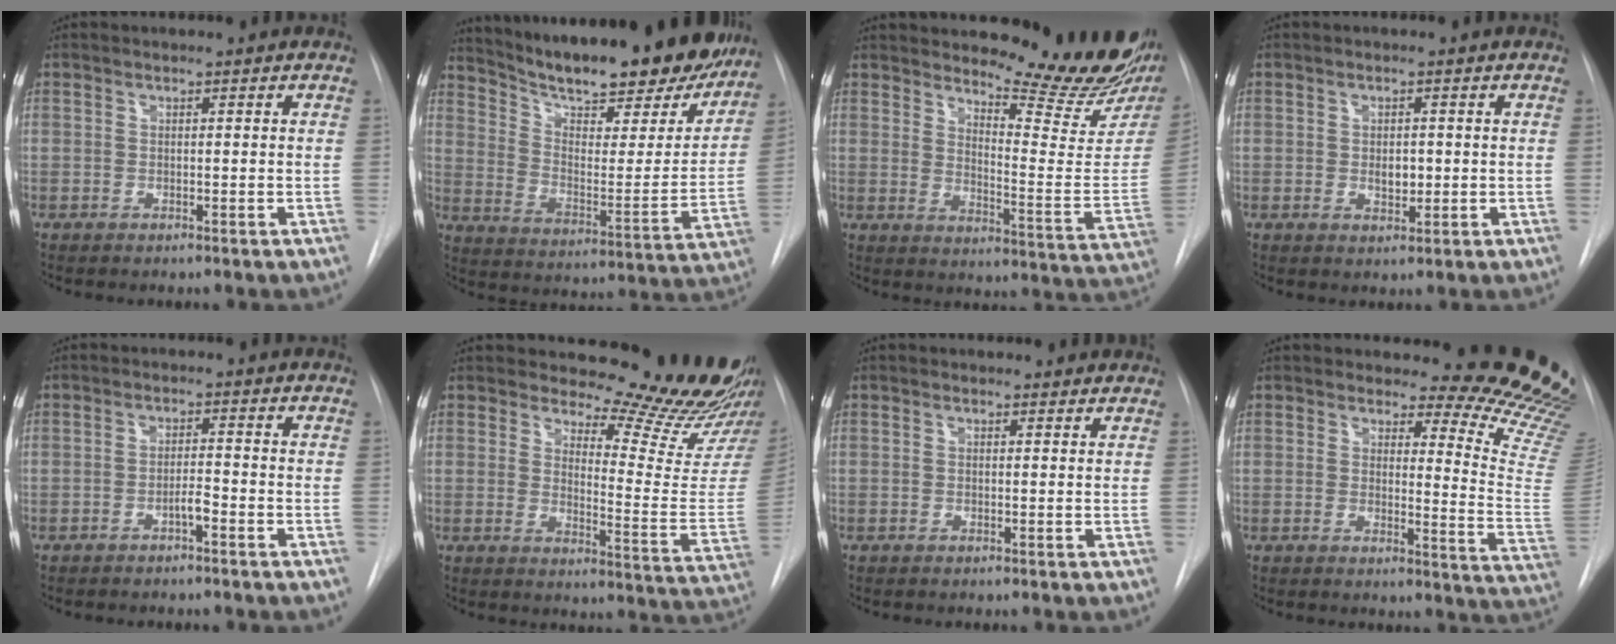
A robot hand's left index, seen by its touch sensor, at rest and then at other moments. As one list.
[{"total": 28.4, "force": [24.3, 6.8, 13.0], "torque": [-0.209, -0.045, 0.326]}, {"total": 21.4, "force": [18.5, 4.1, 10.0], "torque": [-0.132, -0.099, 0.222]}, {"total": 2.4, "force": [0.0, 1.5, 1.8], "torque": [-0.028, -0.002, 0.003]}, {"total": 1.9, "force": [-1.2, 0.2, 1.4], "torque": [-0.023, 0.003, -0.022]}, {"total": 20.0, "force": [18.6, 1.9, 7.0], "torque": [-0.083, -0.141, 0.214]}, {"total": 1.6, "force": [1.4, 0.7, -0.1], "torque": [-0.003, 0.000, 0.007]}, {"total": 16.2, "force": [15.3, 1.2, 5.0], "torque": [-0.046, -0.159, 0.153]}]